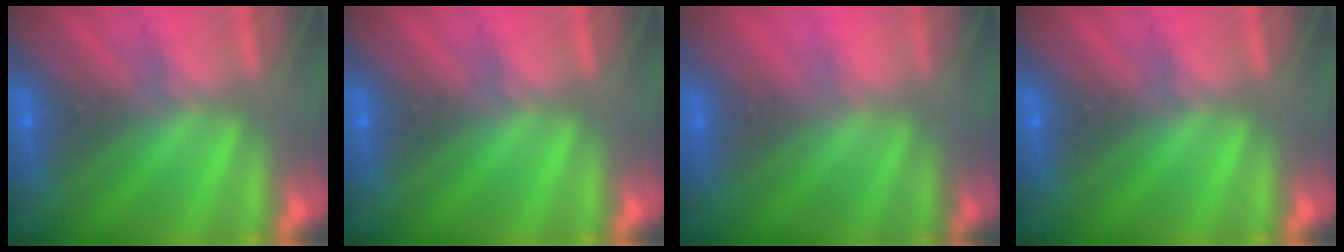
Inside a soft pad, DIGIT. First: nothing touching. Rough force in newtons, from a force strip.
{"total": 0.0}
{"total": 2.5}
{"total": 0.0}